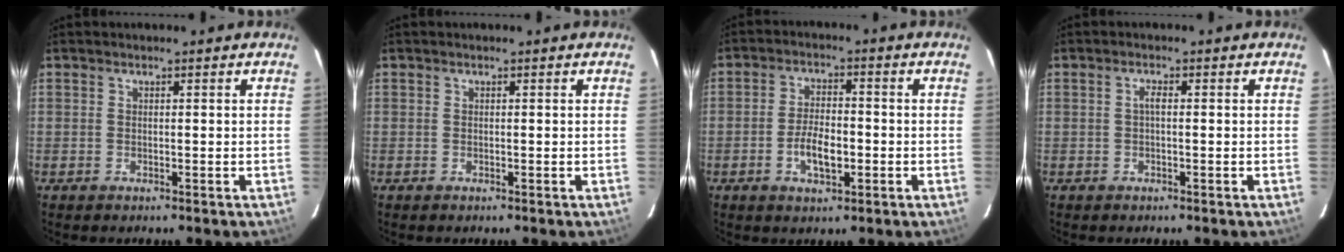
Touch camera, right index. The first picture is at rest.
{"total": 0.0}
{"total": 6.4, "force": [-2.1, 2.8, 5.3], "torque": [-0.109, 0.001, -0.035]}
{"total": 1.2, "force": [-0.1, 0.3, 1.2], "torque": [-0.022, 0.006, -0.004]}